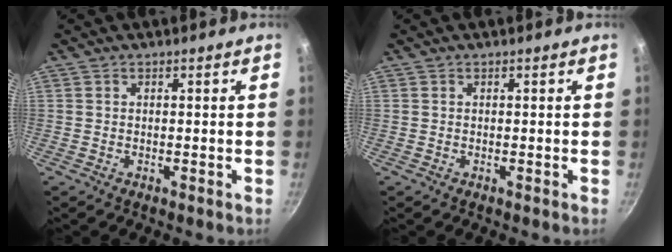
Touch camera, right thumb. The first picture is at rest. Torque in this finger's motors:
{"motor_torque": [0.00, -0.01, 0.28, 0.13, 0.03]}